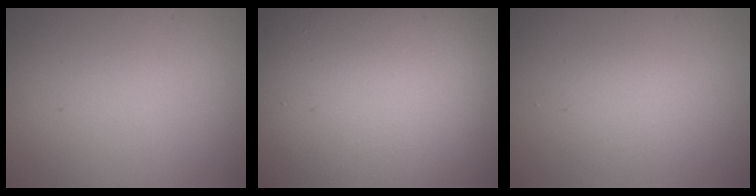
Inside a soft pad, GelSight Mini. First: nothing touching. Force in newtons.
{"total": 20.2, "press": 20.2, "slide": 0.8}
{"total": 2.0, "press": 2.0, "slide": 0.1}